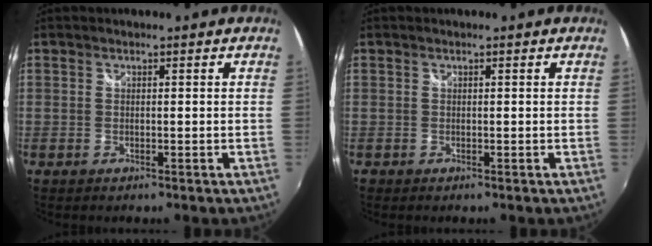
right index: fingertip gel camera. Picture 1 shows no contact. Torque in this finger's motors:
{"motor_torque": [-1.76, 0.38, -1.05, -0.18]}